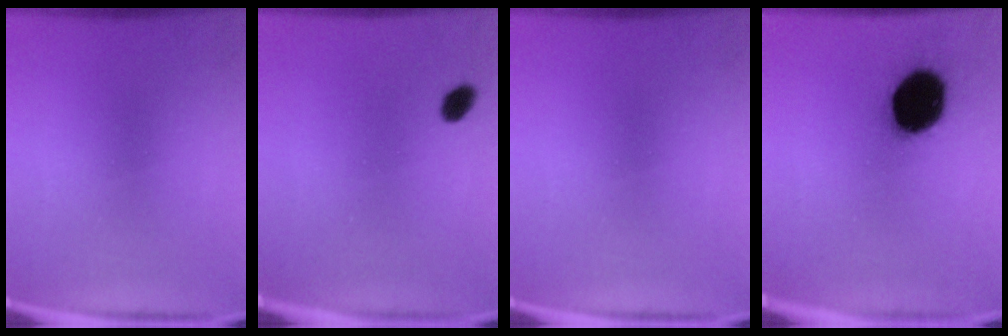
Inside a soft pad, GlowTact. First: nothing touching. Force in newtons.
{"total": 2.4}
{"total": 0.0}
{"total": 18.7}